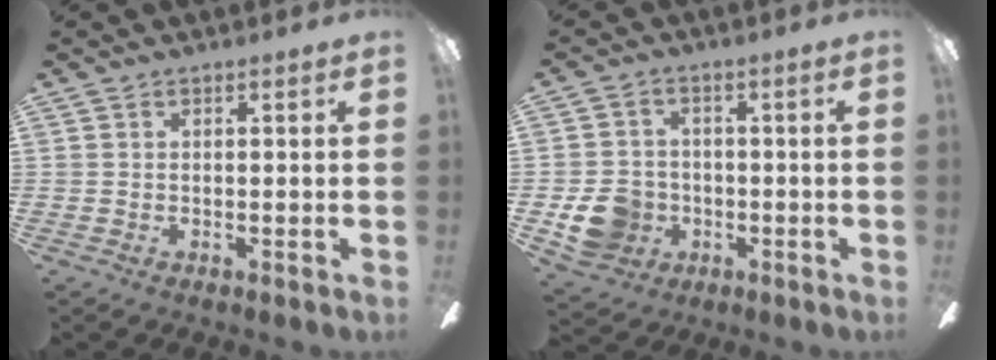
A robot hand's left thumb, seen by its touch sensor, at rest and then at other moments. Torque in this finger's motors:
{"motor_torque": [0.23, 1.47, 0.23, -0.28, 0.02]}